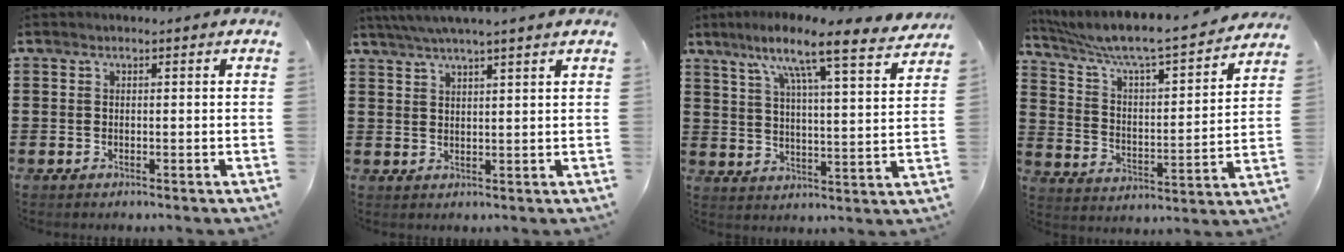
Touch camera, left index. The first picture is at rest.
{"total": 3.7, "force": [3.1, -0.4, 1.9], "torque": [-0.044, -0.004, 0.057]}
{"total": 9.8, "force": [7.8, 0.2, 6.0], "torque": [-0.120, -0.054, 0.119]}
{"total": 6.6, "force": [5.6, 0.3, 3.5], "torque": [-0.093, -0.047, 0.086]}